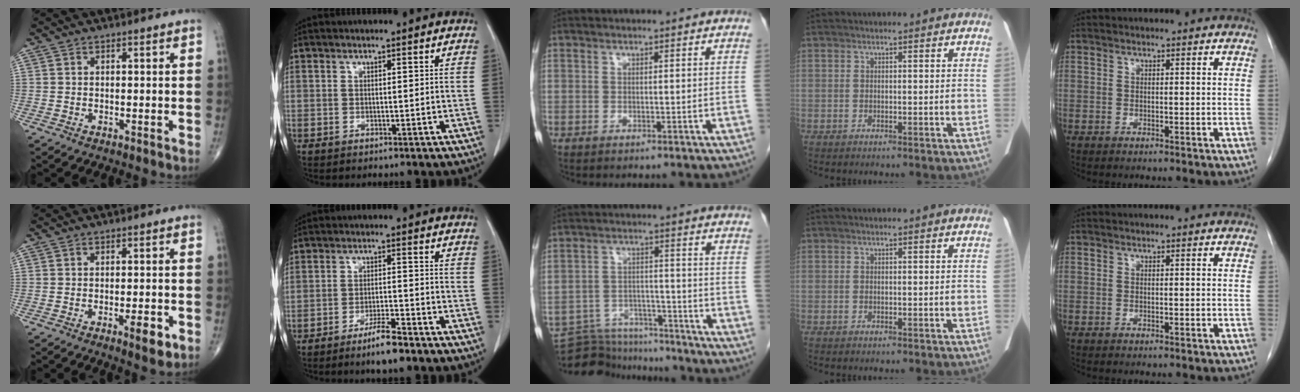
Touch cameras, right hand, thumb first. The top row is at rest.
{"thumb": {"total": 4.6, "force": [-1.9, 1.3, 4.0], "torque": [-0.055, 0.000, -0.023]}, "index": {"total": 5.2, "force": [-3.9, 0.5, 3.5], "torque": [-0.064, -0.005, -0.066]}, "middle": {"total": 11.7, "force": [-11.3, 3.1, 1.1], "torque": [-0.017, 0.018, -0.176]}}